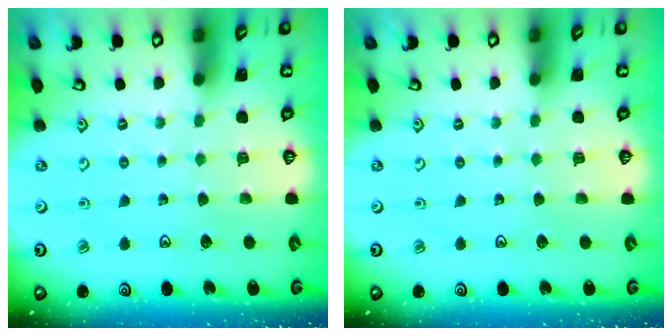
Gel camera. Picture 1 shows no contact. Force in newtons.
{"total": 0.0}